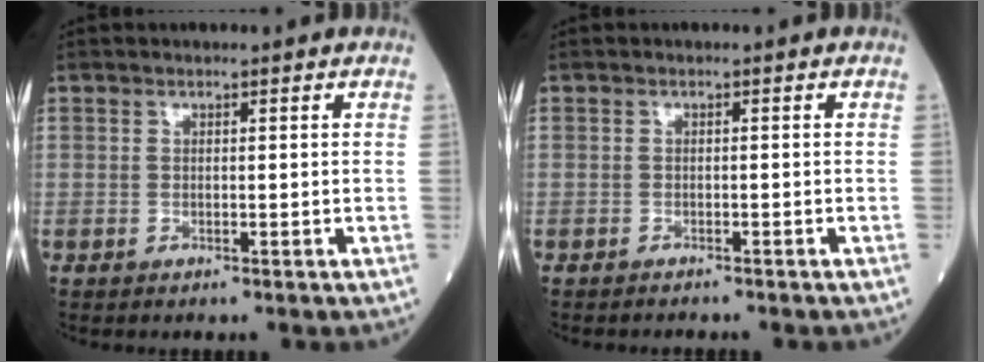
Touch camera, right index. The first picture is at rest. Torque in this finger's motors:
{"motor_torque": [-0.22, 0.00, 0.01, -0.02]}